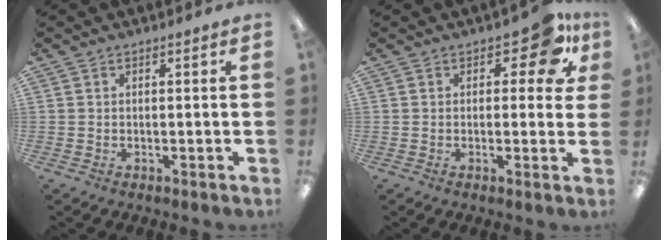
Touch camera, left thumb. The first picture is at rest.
{"total": 8.0, "force": [3.9, 4.0, 5.8], "torque": [-0.060, -0.016, 0.063]}